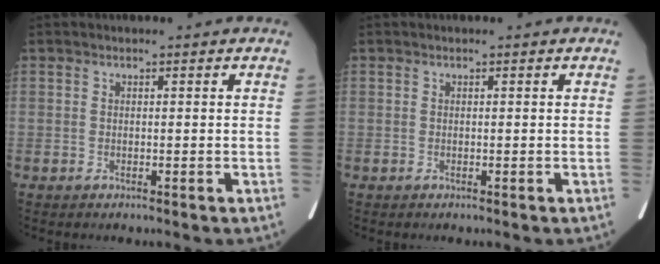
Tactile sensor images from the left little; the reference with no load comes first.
{"total": 0.0}